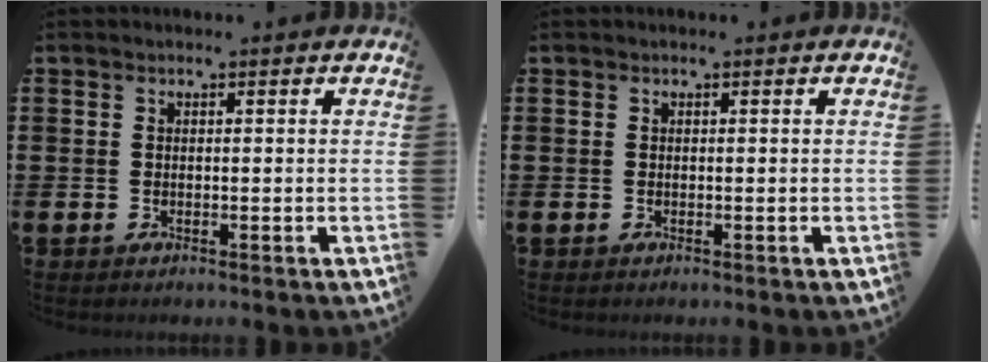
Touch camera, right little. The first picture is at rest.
{"total": 0.0}